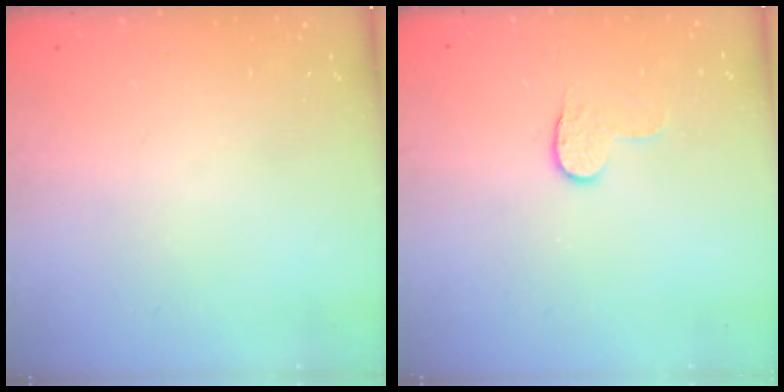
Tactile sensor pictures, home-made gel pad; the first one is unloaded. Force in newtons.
{"total": 4.1, "press": 4.1, "slide": 0.4}